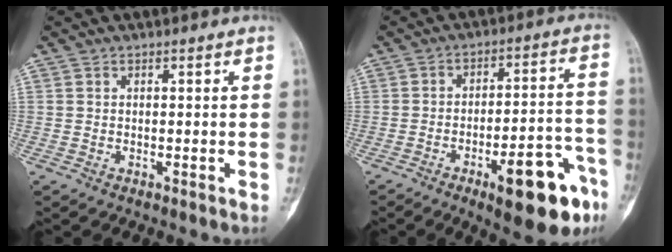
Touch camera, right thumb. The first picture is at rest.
{"total": 16.8, "force": [-8.7, 5.5, 13.2], "torque": [-0.136, 0.063, -0.112]}